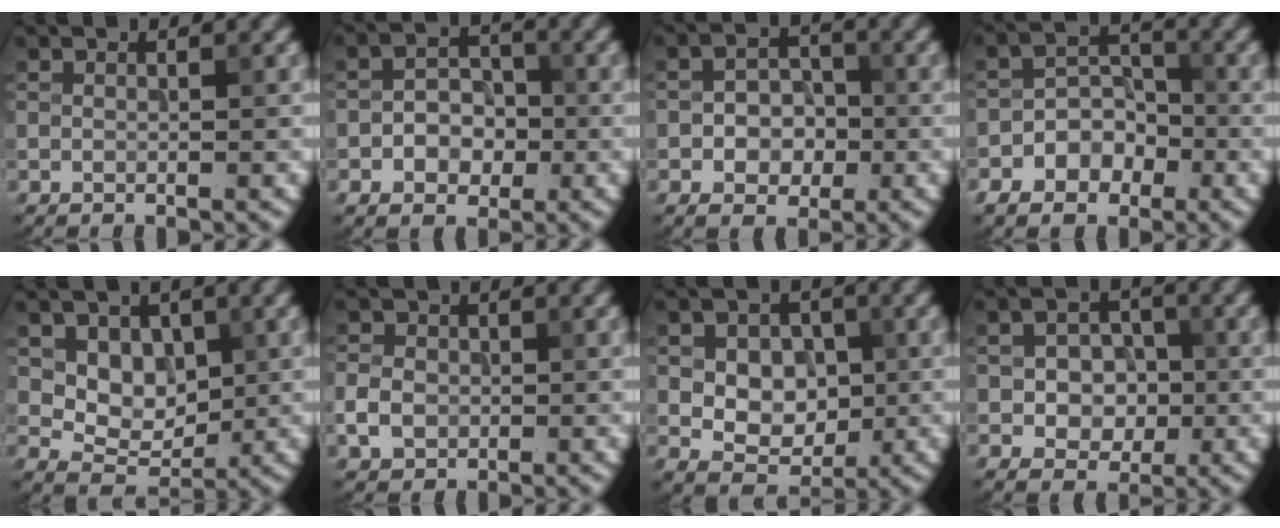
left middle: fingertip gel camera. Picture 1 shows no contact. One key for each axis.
{"total": 3.4, "fx": -1.0, "fy": 2.5, "fz": 2.0, "tx": -0.027, "ty": 0.003, "tz": -0.020}
{"total": 3.5, "fx": -1.0, "fy": 2.6, "fz": 2.1, "tx": -0.025, "ty": 0.003, "tz": -0.020}
{"total": 4.2, "fx": -2.2, "fy": 3.0, "fz": 2.0, "tx": -0.027, "ty": 0.002, "tz": -0.040}
{"total": 4.3, "fx": 1.2, "fy": 3.2, "fz": 2.6, "tx": -0.040, "ty": -0.010, "tz": 0.020}
{"total": 2.7, "fx": -0.5, "fy": 2.2, "fz": 1.4, "tx": -0.027, "ty": 0.000, "tz": -0.013}
{"total": 6.4, "fx": 0.7, "fy": 5.0, "fz": 3.9, "tx": -0.053, "ty": 0.014, "tz": 0.001}
{"total": 4.0, "fx": -0.6, "fy": 3.1, "fz": 2.4, "tx": -0.027, "ty": 0.000, "tz": -0.015}